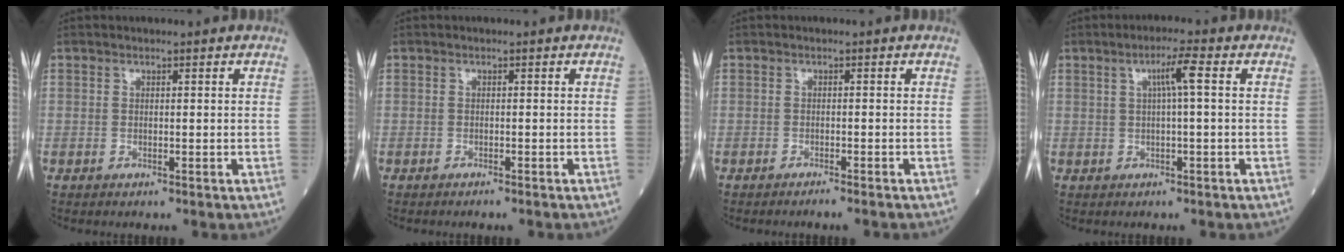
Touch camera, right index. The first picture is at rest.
{"total": 1.3, "force": [-1.1, 0.1, 0.6], "torque": [-0.010, -0.002, -0.013]}
{"total": 2.6, "force": [-2.3, -0.2, 1.2], "torque": [-0.013, 0.000, -0.028]}
{"total": 3.7, "force": [0.8, -0.3, 3.6], "torque": [-0.063, 0.007, 0.013]}